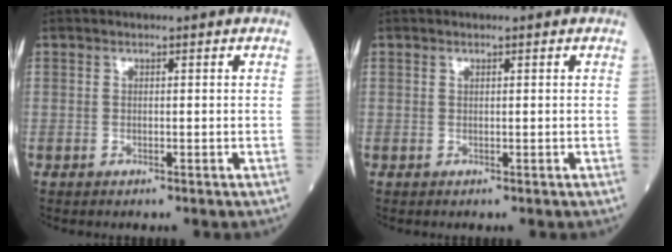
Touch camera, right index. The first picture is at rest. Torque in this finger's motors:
{"motor_torque": [-0.14, -0.13, -0.04, -0.01]}